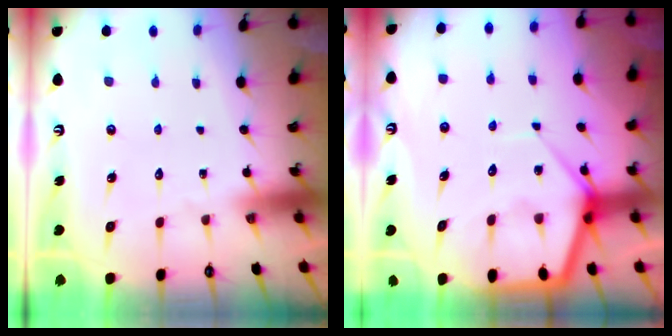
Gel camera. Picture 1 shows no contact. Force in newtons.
{"total": 9.0, "press": 9.0, "slide": 0.7}